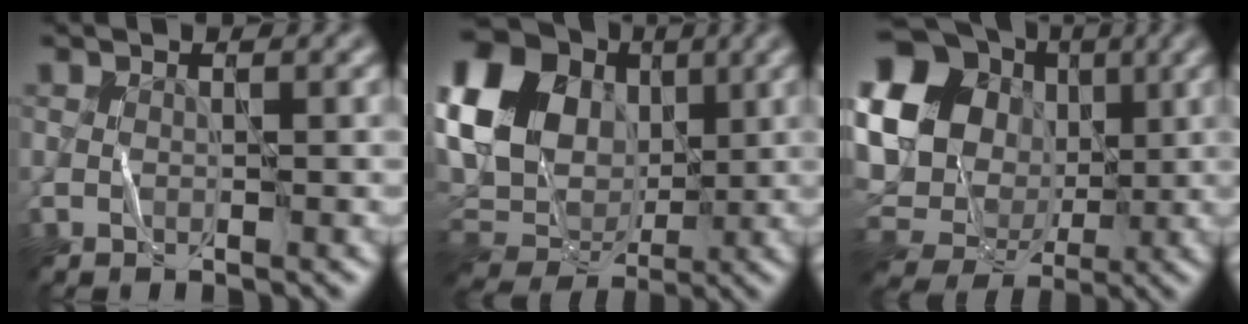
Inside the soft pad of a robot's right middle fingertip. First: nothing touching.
{"total": 20.6, "force": [4.8, 17.2, 10.1], "torque": [-0.228, 0.040, 0.045]}
{"total": 20.9, "force": [3.6, 18.6, 8.7], "torque": [-0.225, 0.033, 0.030]}